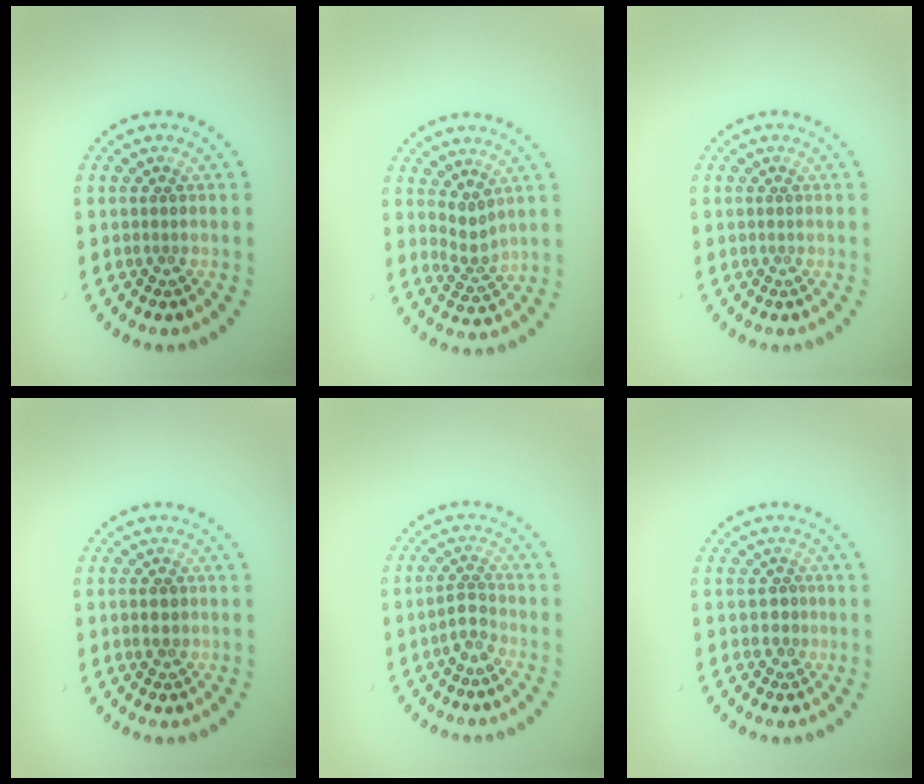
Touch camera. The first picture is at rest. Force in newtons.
{"total": 2.1, "press": 1.4, "slide": 1.5}
{"total": 0.0}
{"total": 1.7, "press": 1.7, "slide": 0.0}
{"total": 1.6, "press": 1.3, "slide": 1.0}
{"total": 1.1, "press": 0.9, "slide": 0.7}